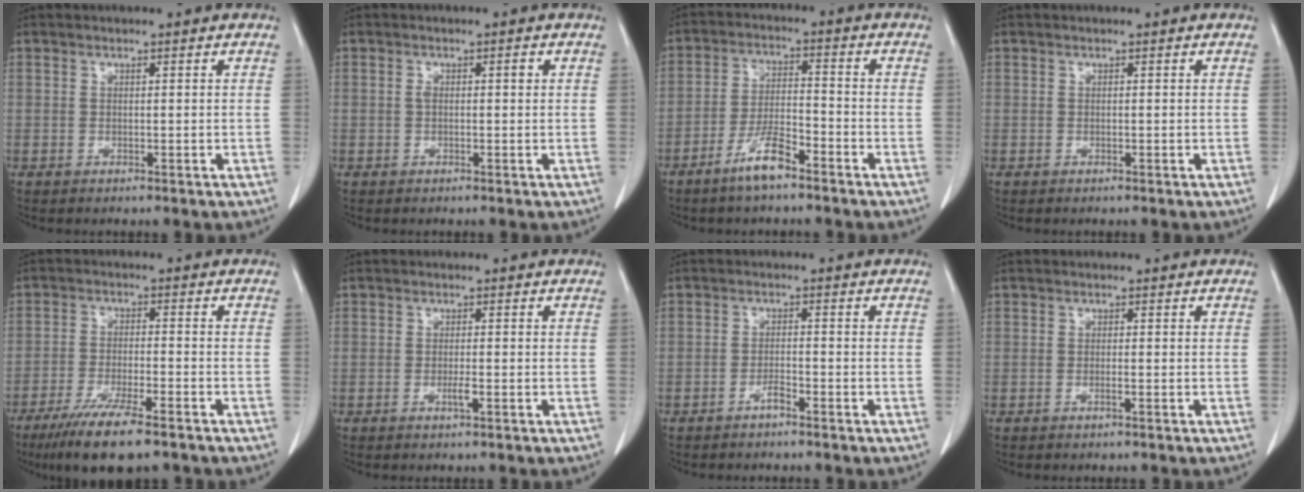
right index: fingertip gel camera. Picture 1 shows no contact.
{"total": 1.5, "force": [0.3, 0.6, 1.3], "torque": [-0.026, 0.008, 0.009]}
{"total": 6.5, "force": [-4.5, 1.1, 4.5], "torque": [-0.090, -0.003, -0.086]}
{"total": 0.0}
{"total": 10.6, "force": [-7.6, 1.3, 7.2], "torque": [-0.124, -0.026, -0.122]}
{"total": 1.3, "force": [-0.5, 0.1, 1.3], "torque": [-0.025, -0.001, -0.006]}
{"total": 1.6, "force": [-1.3, 0.1, 1.1], "torque": [-0.016, 0.002, -0.021]}
{"total": 0.6, "force": [-0.2, -0.1, 0.6], "torque": [-0.011, 0.000, -0.001]}